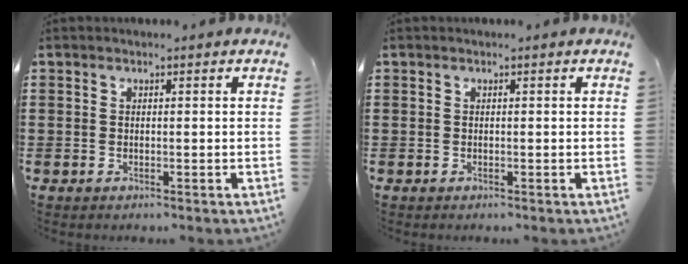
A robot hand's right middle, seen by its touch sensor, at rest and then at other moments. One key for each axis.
{"total": 0.0}